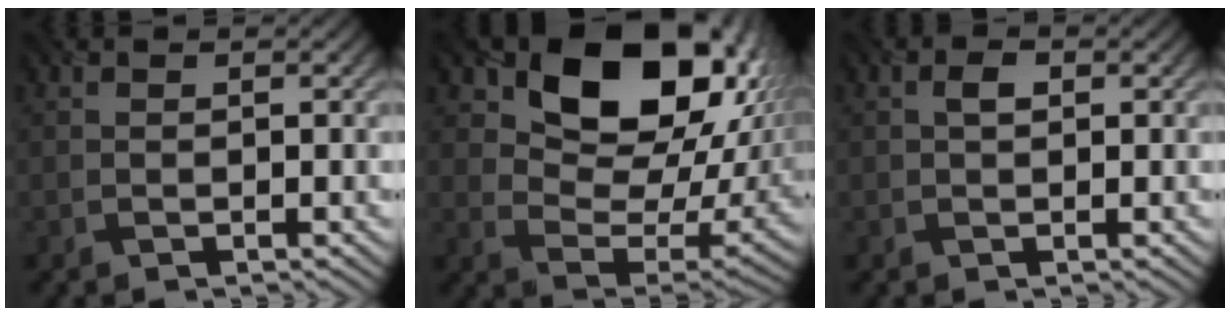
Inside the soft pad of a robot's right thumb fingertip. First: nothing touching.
{"total": 15.7, "force": [7.2, 9.8, 10.0], "torque": [-0.149, -0.016, 0.128]}
{"total": 1.3, "force": [0.3, 0.8, 1.0], "torque": [-0.021, 0.005, 0.004]}